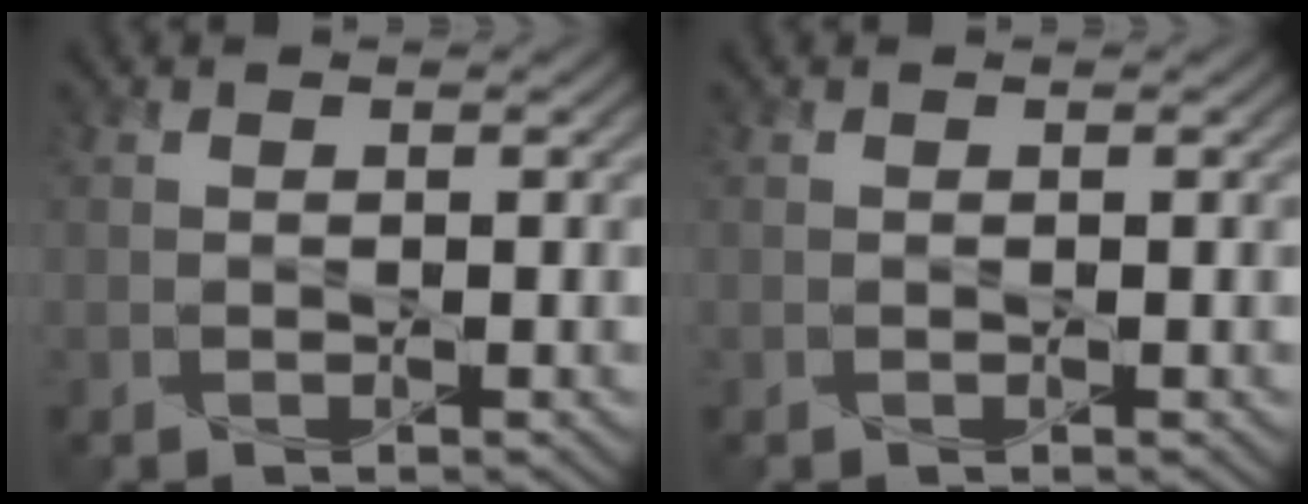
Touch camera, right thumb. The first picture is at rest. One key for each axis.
{"total": 0.0}